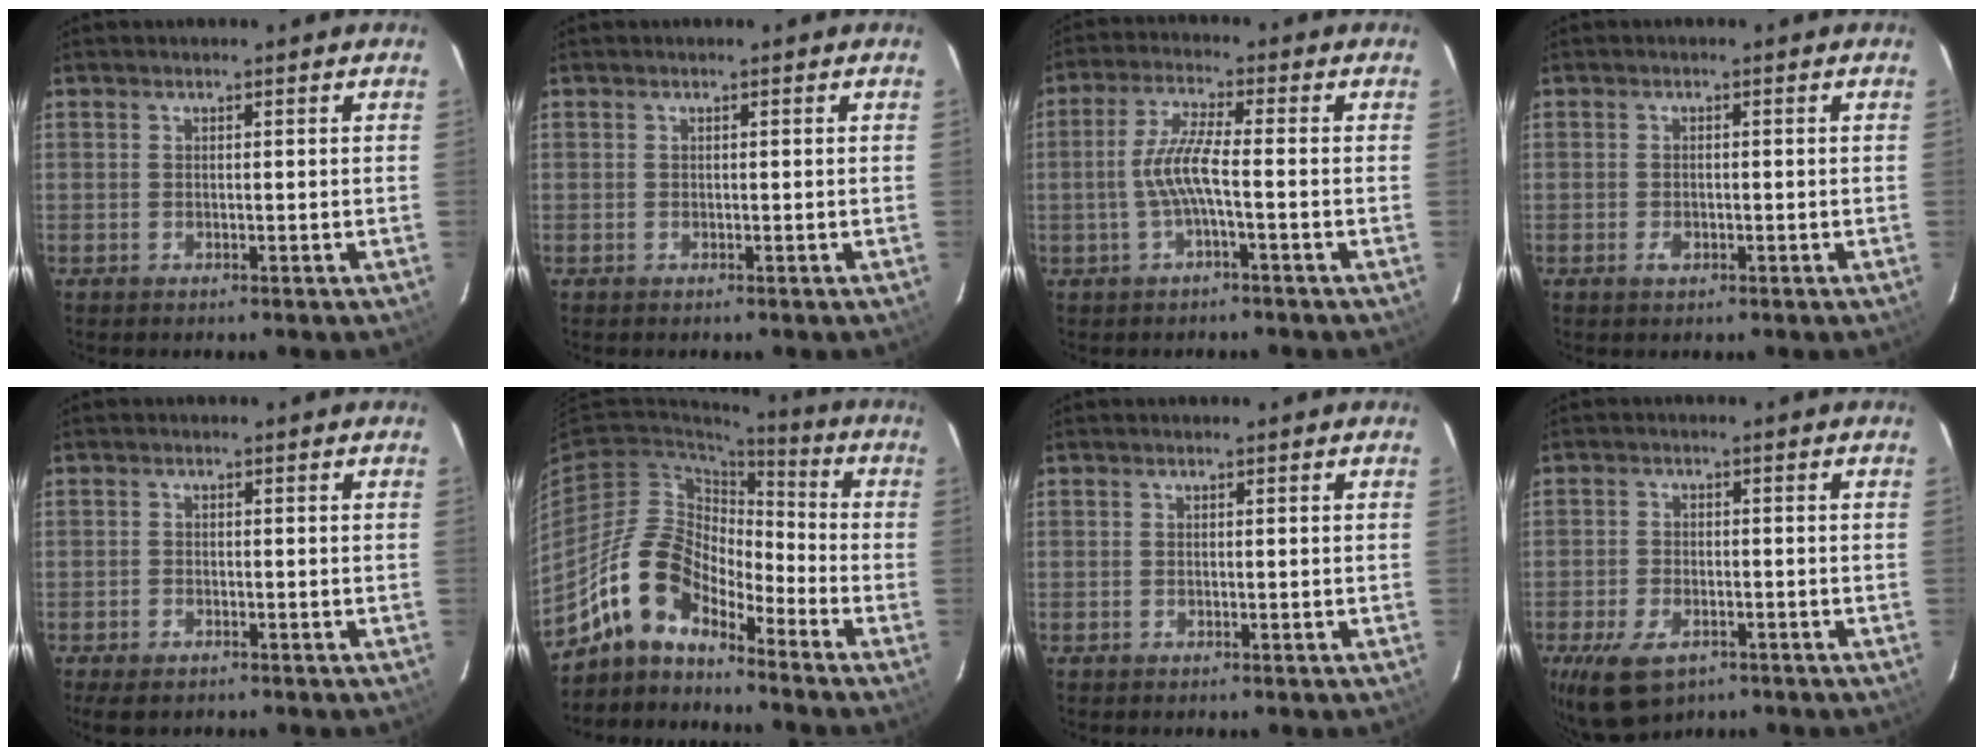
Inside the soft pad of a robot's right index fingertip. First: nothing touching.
{"total": 0.0}
{"total": 6.2, "force": [-1.6, 0.3, 6.0], "torque": [-0.129, 0.004, -0.029]}
{"total": 1.8, "force": [-0.7, 1.1, 1.2], "torque": [-0.022, 0.001, -0.012]}
{"total": 3.2, "force": [-2.6, 1.4, 1.4], "torque": [-0.038, -0.009, -0.046]}
{"total": 12.6, "force": [-9.7, 5.5, 5.9], "torque": [-0.111, 0.020, -0.195]}
{"total": 0.0}
{"total": 9.1, "force": [-5.3, 5.0, 5.5], "torque": [-0.126, -0.019, -0.089]}